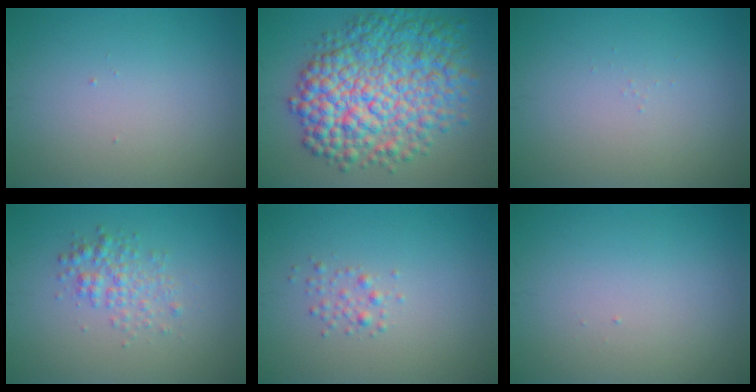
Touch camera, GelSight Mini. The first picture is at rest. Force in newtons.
{"total": 11.1, "press": 11.1, "slide": 0.1}
{"total": 0.0}
{"total": 2.5, "press": 2.5, "slide": 0.0}
{"total": 1.2, "press": 1.2, "slide": 0.0}
{"total": 0.0}